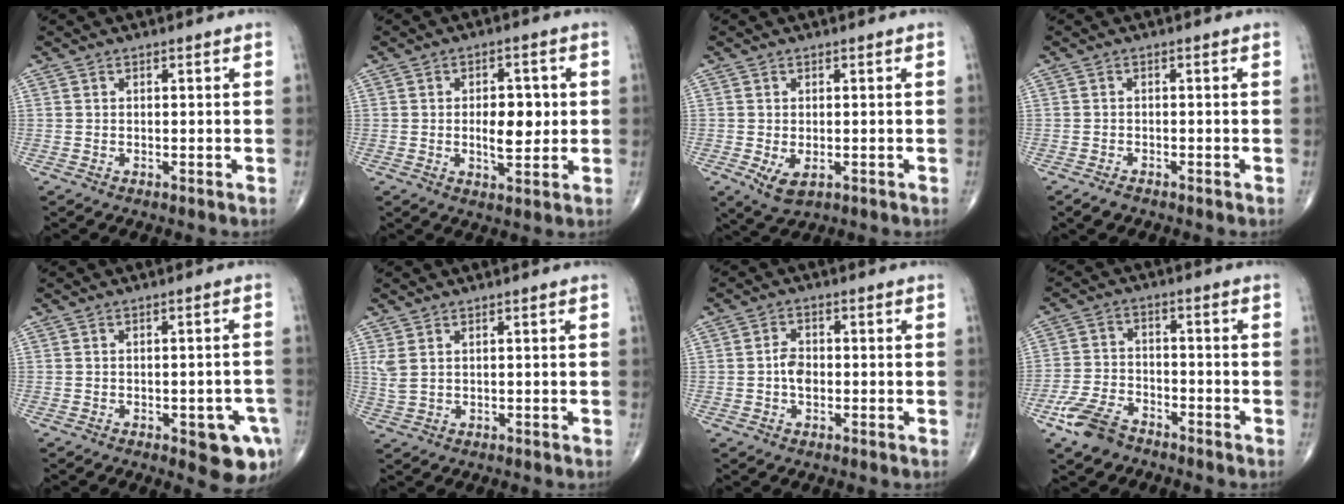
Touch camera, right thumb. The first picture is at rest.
{"total": 7.2, "force": [0.2, 3.6, 6.2], "torque": [-0.075, -0.003, 0.006]}
{"total": 4.1, "force": [-1.1, 2.2, 3.2], "torque": [-0.058, -0.010, -0.010]}
{"total": 1.6, "force": [-1.2, 0.7, 0.8], "torque": [-0.018, 0.000, -0.021]}
{"total": 8.1, "force": [-3.3, 3.2, 6.7], "torque": [-0.057, 0.009, -0.033]}
{"total": 2.8, "force": [1.2, 1.1, 2.2], "torque": [-0.059, 0.004, 0.035]}
{"total": 3.4, "force": [-0.5, 2.2, 2.5], "torque": [-0.040, 0.008, -0.013]}
{"total": 8.2, "force": [-5.7, 4.3, 3.9], "torque": [-0.082, 0.018, -0.113]}